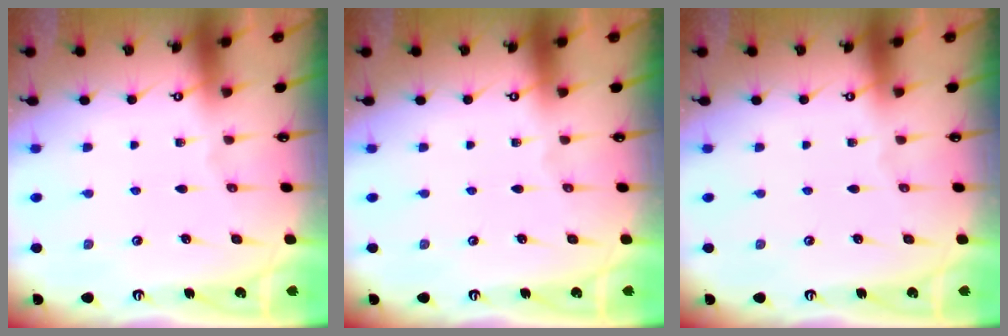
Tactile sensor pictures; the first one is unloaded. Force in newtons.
{"total": 0.0}
{"total": 0.0}